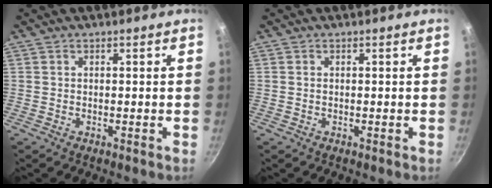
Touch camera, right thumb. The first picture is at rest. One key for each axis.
{"total": 0.0}